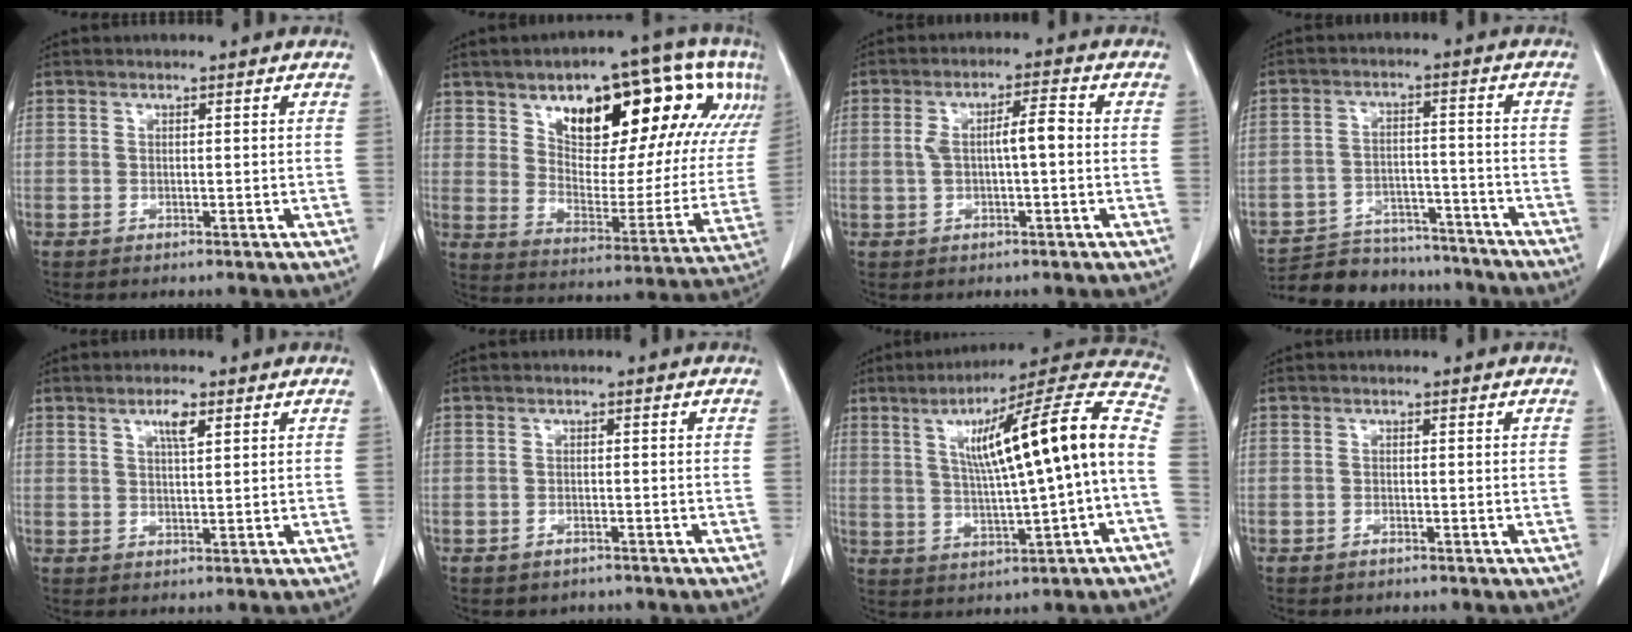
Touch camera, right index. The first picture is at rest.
{"total": 26.2, "force": [13.0, 10.2, 20.4], "torque": [-0.264, 0.034, 0.188]}
{"total": 5.2, "force": [-0.1, 1.1, 5.1], "torque": [-0.097, 0.019, 0.000]}
{"total": 15.4, "force": [-14.2, 4.7, 3.3], "torque": [-0.055, 0.018, -0.203]}
{"total": 2.8, "force": [1.5, 0.4, 2.4], "torque": [-0.044, 0.000, 0.025]}
{"total": 2.0, "force": [-1.6, 1.2, 0.4], "torque": [-0.011, 0.002, -0.018]}
{"total": 18.5, "force": [1.3, 0.7, 18.4], "torque": [-0.267, 0.036, 0.019]}
{"total": 0.7, "force": [-0.6, 0.3, 0.2], "torque": [-0.006, 0.000, -0.009]}